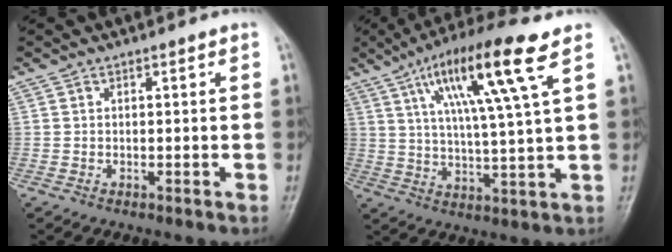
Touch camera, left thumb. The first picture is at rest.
{"total": 16.2, "force": [7.3, 1.4, 14.4], "torque": [-0.258, -0.013, 0.125]}